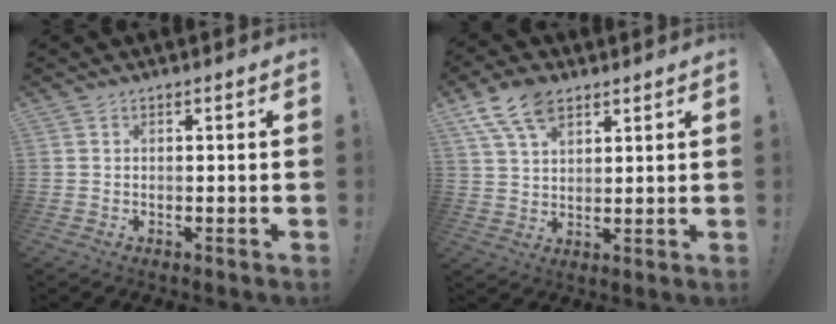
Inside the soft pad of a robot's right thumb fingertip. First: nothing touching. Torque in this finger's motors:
{"motor_torque": [-0.19, 1.24, 0.18, 0.02, 0.00]}